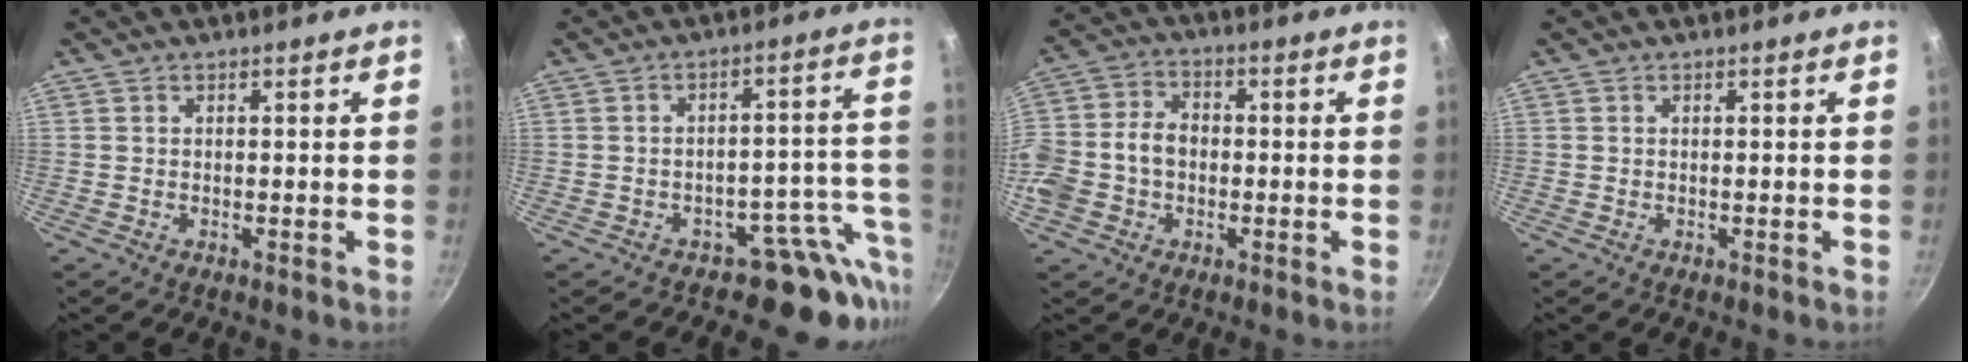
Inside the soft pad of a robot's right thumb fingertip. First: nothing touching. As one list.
[{"total": 9.9, "force": [-6.2, 6.4, 4.2], "torque": [0.034, 0.063, -0.082]}, {"total": 12.0, "force": [-1.7, 9.2, 7.5], "torque": [-0.144, 0.034, -0.041]}, {"total": 0.0}]